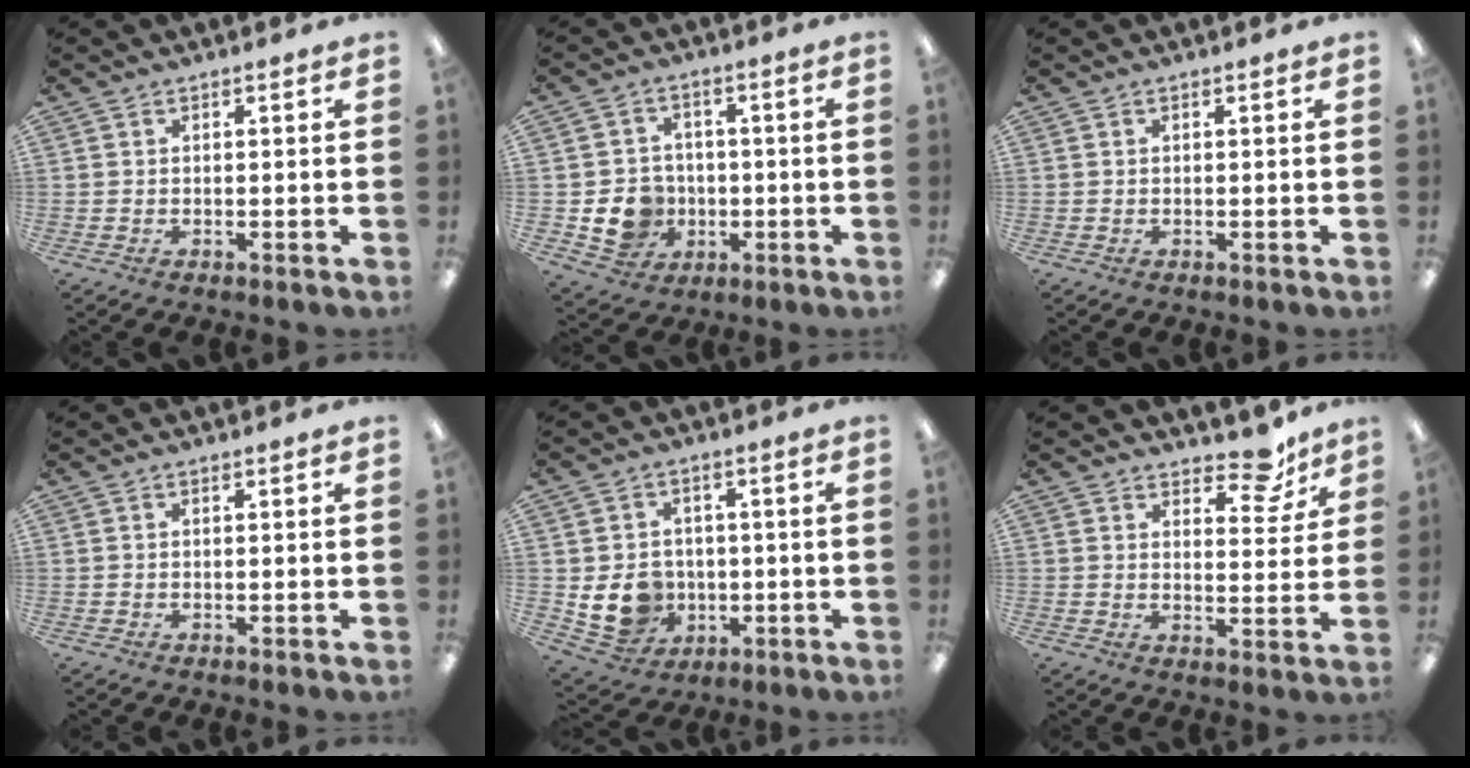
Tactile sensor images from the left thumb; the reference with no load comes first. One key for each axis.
{"total": 8.9, "fx": -2.1, "fy": 8.0, "fz": 3.2, "tx": -0.073, "ty": 0.014, "tz": -0.030}
{"total": 0.0}
{"total": 0.0}
{"total": 9.7, "fx": -1.1, "fy": 8.6, "fz": 4.2, "tx": -0.100, "ty": 0.010, "tz": -0.012}
{"total": 9.4, "fx": 7.0, "fy": 4.2, "fz": 4.7, "tx": -0.047, "ty": -0.041, "tz": 0.118}